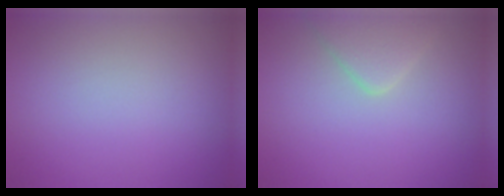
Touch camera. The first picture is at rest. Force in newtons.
{"total": 2.6, "press": 2.6, "slide": 0.2}